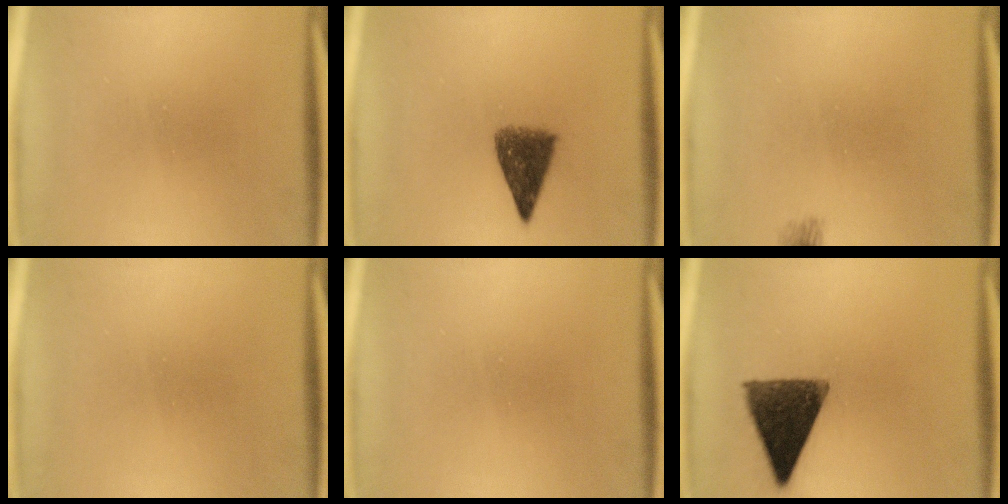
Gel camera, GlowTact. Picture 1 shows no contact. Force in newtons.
{"total": 6.3}
{"total": 1.6}
{"total": 1.6}
{"total": 0.0}
{"total": 12.4}